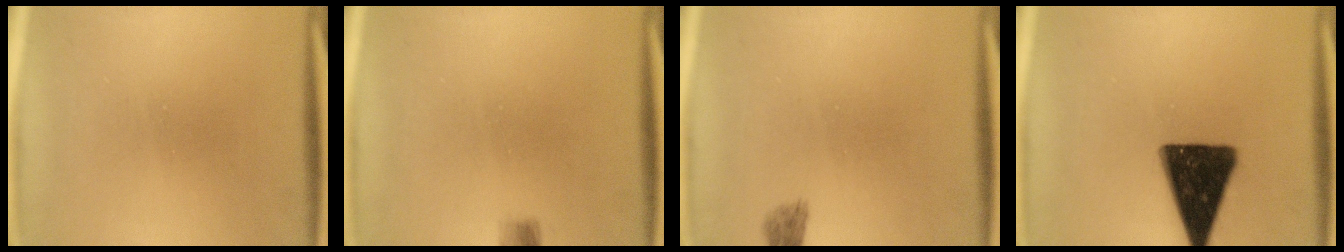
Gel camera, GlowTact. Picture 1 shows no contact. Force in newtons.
{"total": 1.6}
{"total": 1.6}
{"total": 16.4}